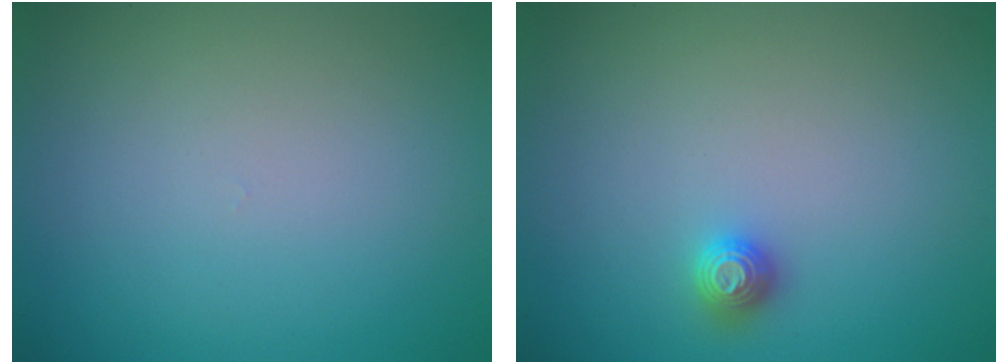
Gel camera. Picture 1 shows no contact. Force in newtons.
{"total": 1.3, "press": 1.2, "slide": 0.3}